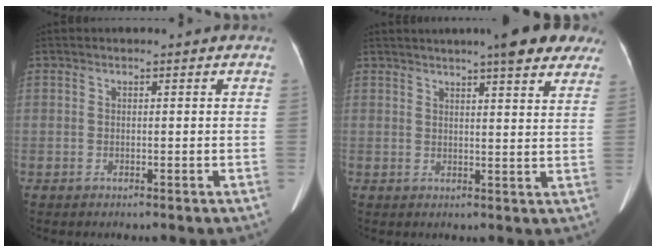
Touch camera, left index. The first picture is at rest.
{"total": 10.6, "force": [8.2, 1.5, 6.6], "torque": [-0.078, 0.011, 0.087]}